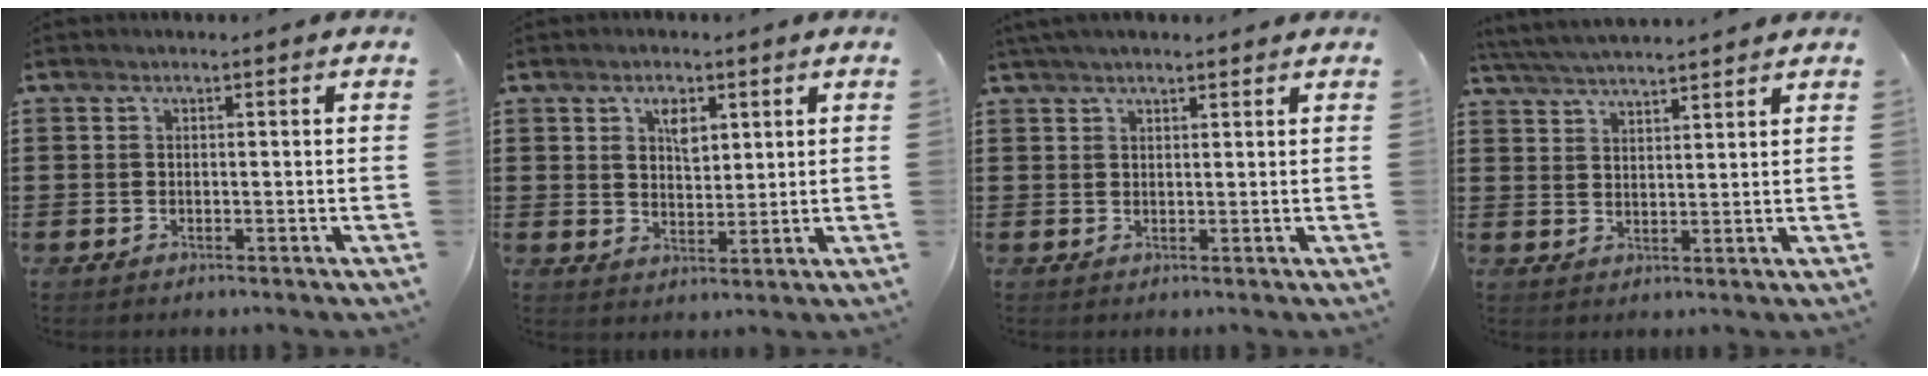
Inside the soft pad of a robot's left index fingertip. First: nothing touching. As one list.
[{"total": 3.8, "force": [2.1, 2.1, 2.4], "torque": [-0.037, 0.003, 0.033]}, {"total": 2.2, "force": [1.9, 0.4, 1.0], "torque": [-0.024, 0.004, 0.037]}, {"total": 4.1, "force": [4.0, -0.3, 0.8], "torque": [-0.031, -0.014, 0.072]}]